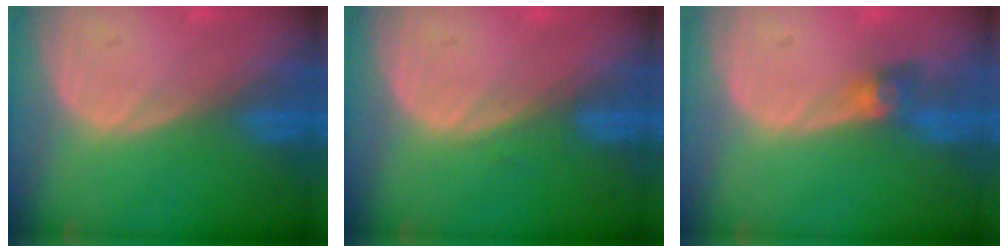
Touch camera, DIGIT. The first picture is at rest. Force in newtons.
{"total": 0.6, "press": 0.6, "slide": 0.2}
{"total": 3.1, "press": 2.7, "slide": 1.5}